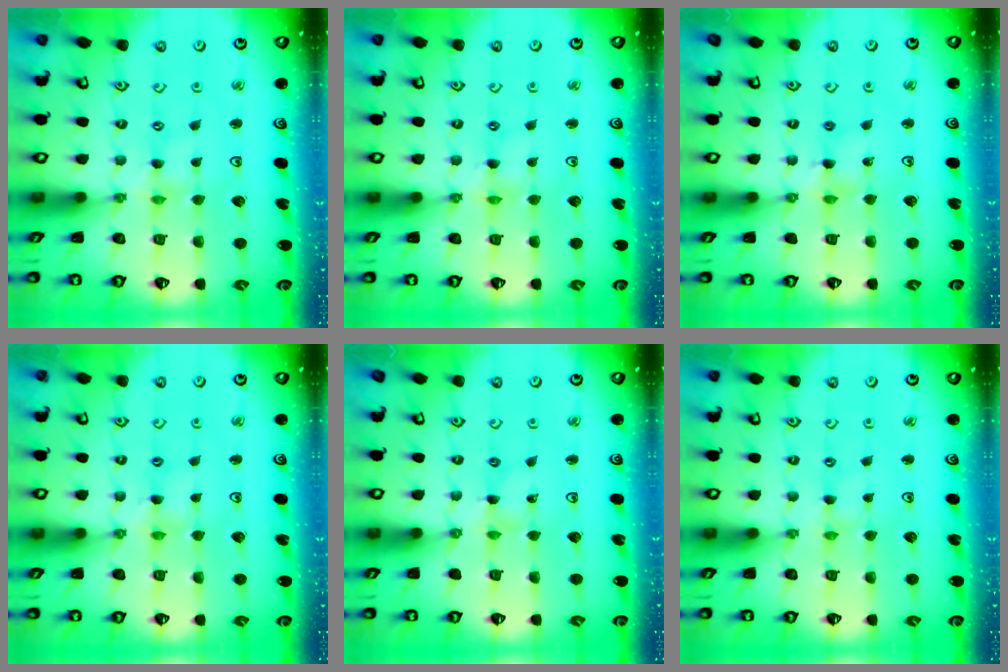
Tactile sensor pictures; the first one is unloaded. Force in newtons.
{"total": 1.0, "press": 0.9, "slide": 0.2}
{"total": 2.6, "press": 2.6, "slide": 0.3}
{"total": 2.2, "press": 2.2, "slide": 0.3}
{"total": 0.0}
{"total": 0.0}